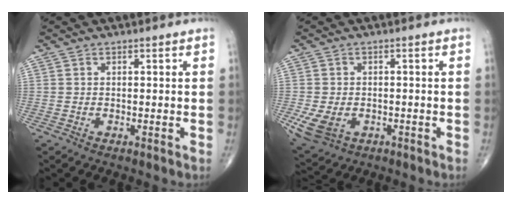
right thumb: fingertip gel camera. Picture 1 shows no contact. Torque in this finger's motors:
{"motor_torque": [0.37, 1.97, 0.05, -0.21, 0.04]}